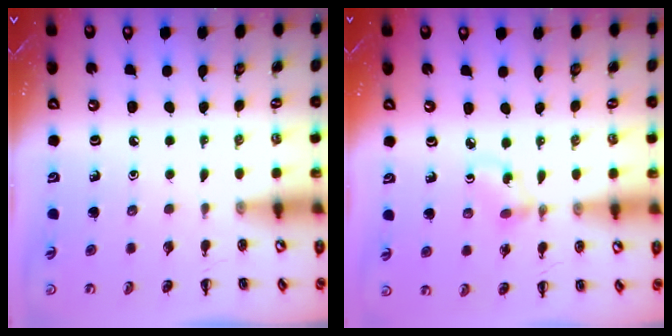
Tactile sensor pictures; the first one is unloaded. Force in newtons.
{"total": 2.9, "press": 2.7, "slide": 1.2}